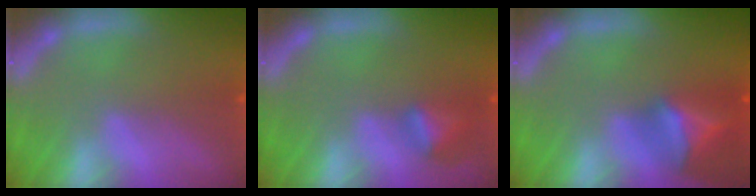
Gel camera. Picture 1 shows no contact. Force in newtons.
{"total": 2.4}
{"total": 6.0}